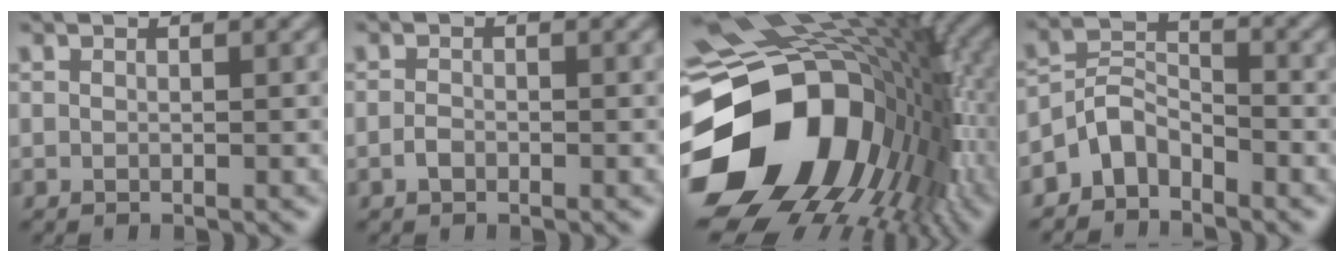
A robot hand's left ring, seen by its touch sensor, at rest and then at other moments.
{"total": 1.0, "force": [-0.5, 0.6, 0.6], "torque": [-0.012, 0.000, -0.012]}
{"total": 18.2, "force": [-3.0, 13.8, 11.4], "torque": [-0.231, -0.042, -0.031]}
{"total": 3.6, "force": [-2.7, 2.0, 1.2], "torque": [-0.018, 0.011, -0.063]}